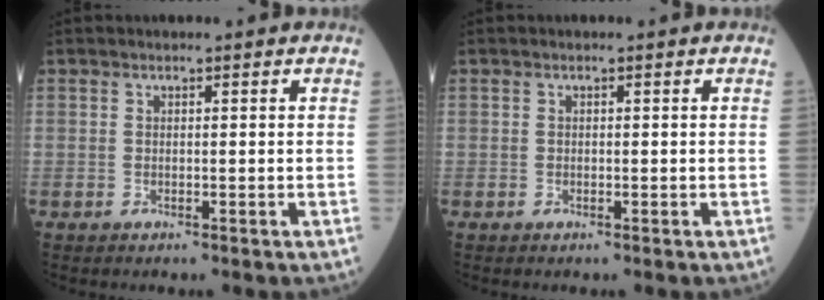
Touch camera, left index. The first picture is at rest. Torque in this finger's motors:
{"motor_torque": [-0.16, -0.12, -0.02, -0.01]}